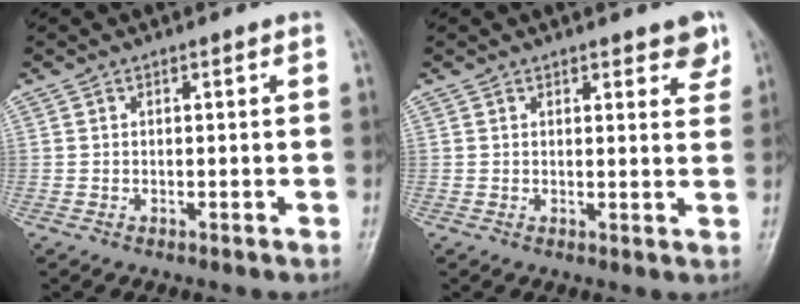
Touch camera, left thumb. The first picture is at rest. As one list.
[{"total": 4.5, "force": [2.9, 1.7, 2.9], "torque": [-0.012, -0.015, 0.033]}]